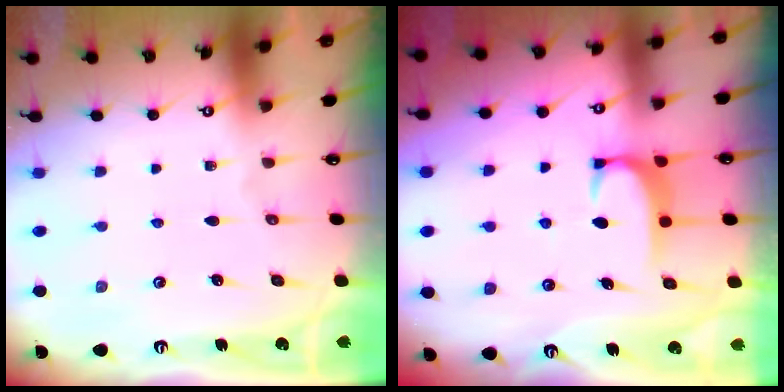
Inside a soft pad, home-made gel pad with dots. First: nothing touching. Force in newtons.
{"total": 1.8, "press": 1.7, "slide": 0.5}